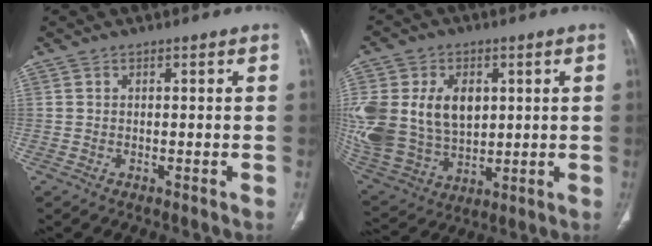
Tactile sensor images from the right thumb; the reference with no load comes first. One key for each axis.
{"total": 24.5, "fx": 4.4, "fy": 17.7, "fz": 16.3, "tx": -0.363, "ty": 0.010, "tz": 0.108}